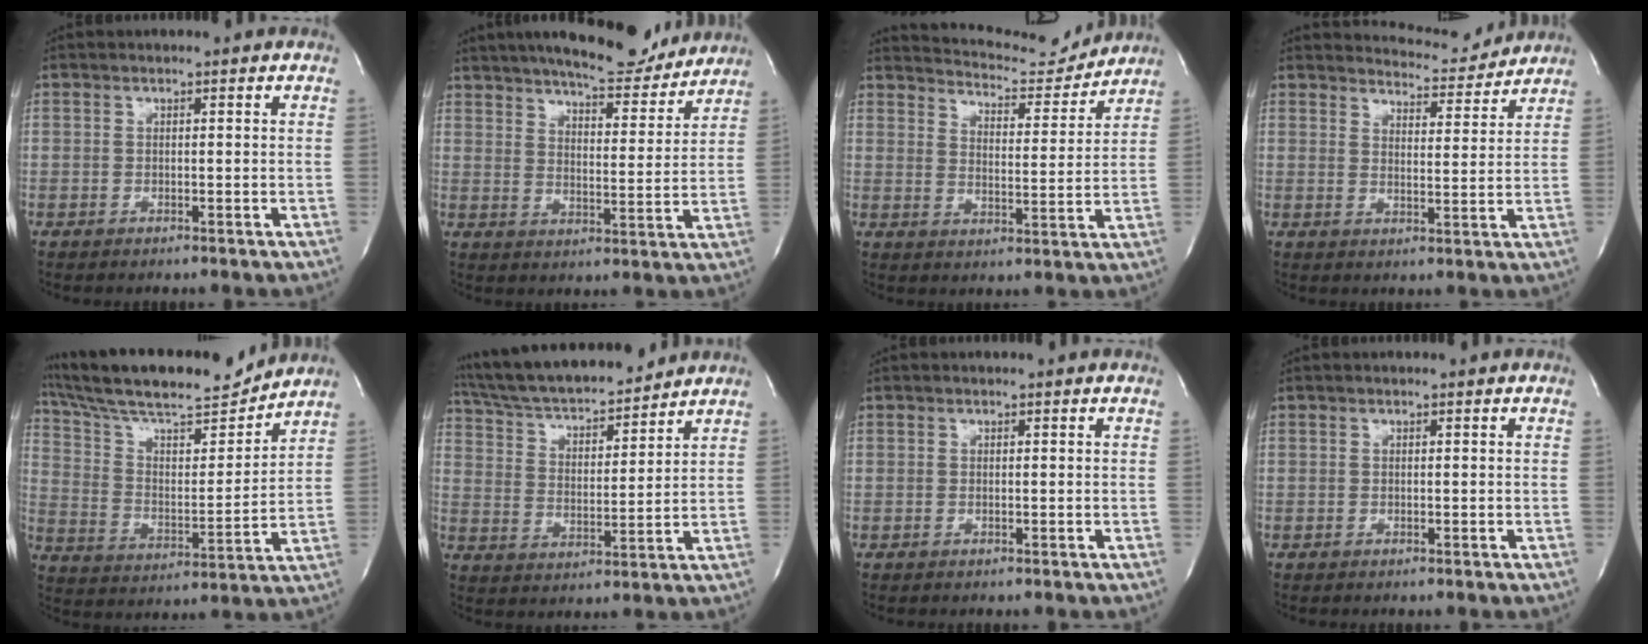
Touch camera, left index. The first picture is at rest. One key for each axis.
{"total": 15.7, "fx": 14.0, "fy": 3.1, "fz": 6.4, "tx": -0.095, "ty": -0.005, "tz": 0.197}
{"total": 11.1, "fx": 10.8, "fy": 1.7, "fz": 1.6, "tx": -0.023, "ty": -0.009, "tz": 0.149}
{"total": 7.1, "fx": 7.1, "fy": 0.8, "fz": -0.3, "tx": 0.002, "ty": -0.008, "tz": 0.095}
{"total": 20.1, "fx": 18.0, "fy": 2.8, "fz": 8.5, "tx": -0.155, "ty": 0.009, "tz": 0.296}
{"total": 17.2, "fx": 15.6, "fy": 3.0, "fz": 6.6, "tx": -0.119, "ty": 0.022, "tz": 0.263}
{"total": 0.0}
{"total": 0.0}